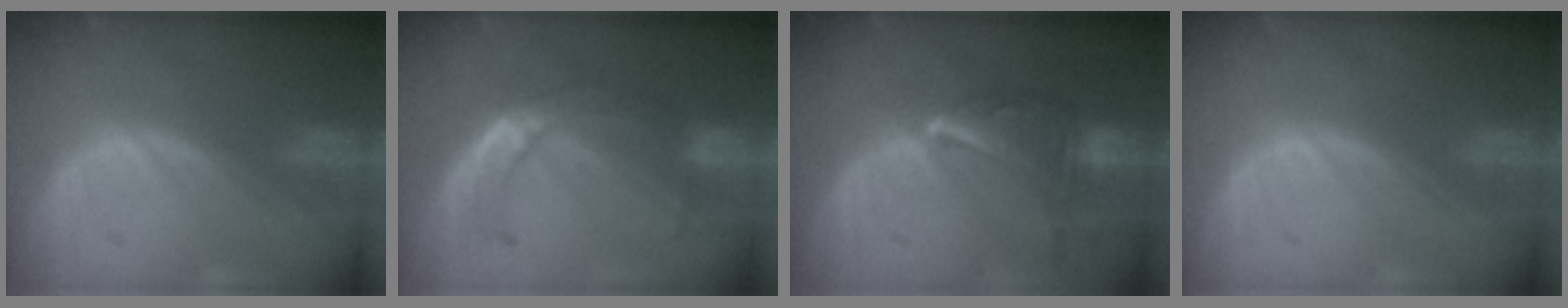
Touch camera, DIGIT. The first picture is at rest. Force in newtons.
{"total": 8.1, "press": 6.7, "slide": 4.4}
{"total": 9.2, "press": 8.1, "slide": 4.3}
{"total": 0.0}